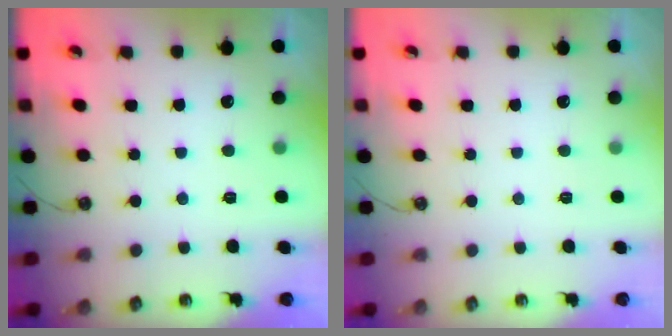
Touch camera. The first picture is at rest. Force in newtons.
{"total": 0.0}